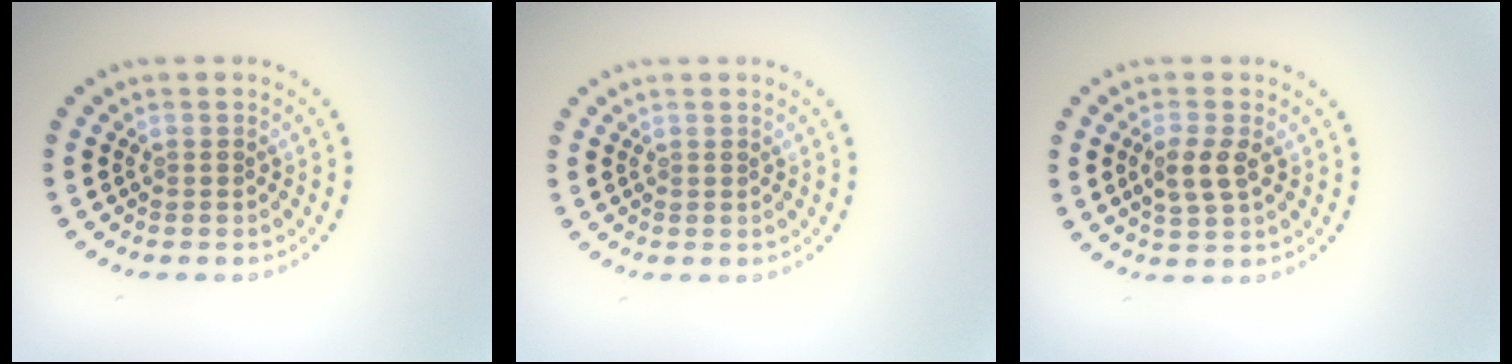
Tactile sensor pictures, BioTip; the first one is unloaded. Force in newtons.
{"total": 0.0}
{"total": 2.6, "press": 2.5, "slide": 0.5}